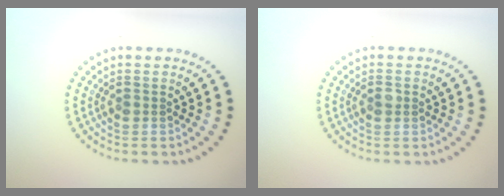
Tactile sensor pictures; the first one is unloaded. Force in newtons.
{"total": 0.8, "press": 0.8, "slide": 0.1}